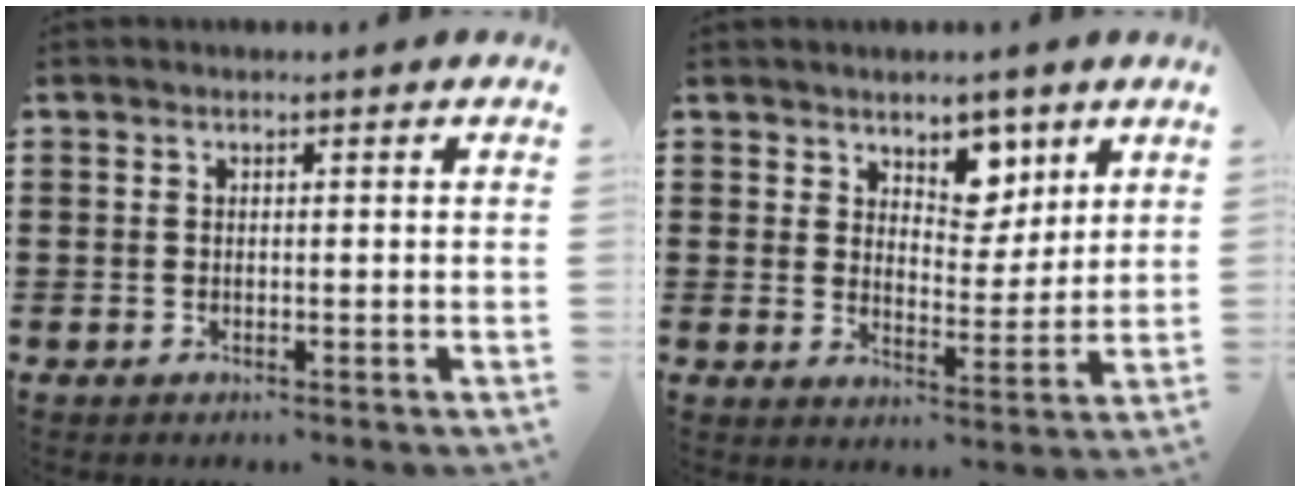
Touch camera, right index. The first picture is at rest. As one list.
[{"total": 6.1, "force": [4.5, 3.7, 2.0], "torque": [-0.037, -0.011, 0.078]}]